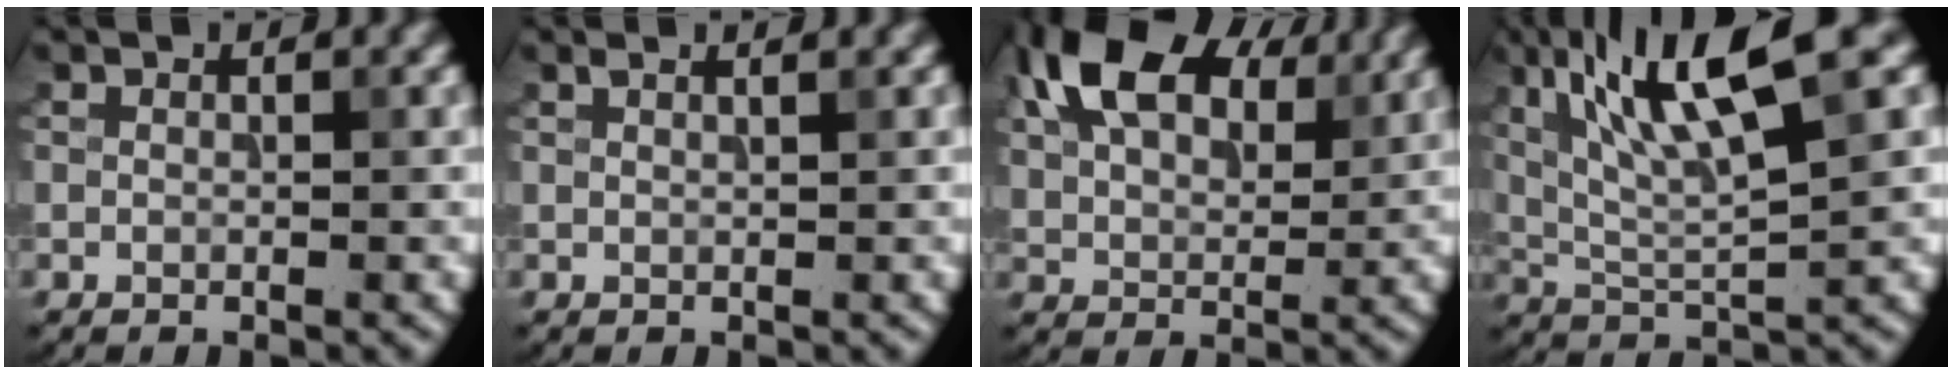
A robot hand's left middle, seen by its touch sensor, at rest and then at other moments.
{"total": 1.8, "force": [1.2, 0.7, 1.1], "torque": [-0.007, 0.004, 0.002]}
{"total": 11.2, "force": [5.1, 6.4, 7.7], "torque": [-0.155, 0.028, 0.087]}
{"total": 10.5, "force": [4.7, 2.3, 9.1], "torque": [-0.156, 0.009, 0.085]}